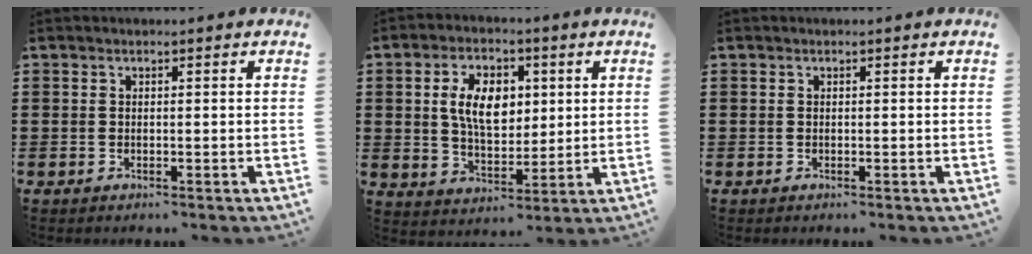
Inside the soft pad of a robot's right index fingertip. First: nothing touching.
{"total": 8.3, "force": [1.7, 5.2, 6.3], "torque": [-0.134, 0.012, 0.026]}
{"total": 0.0}